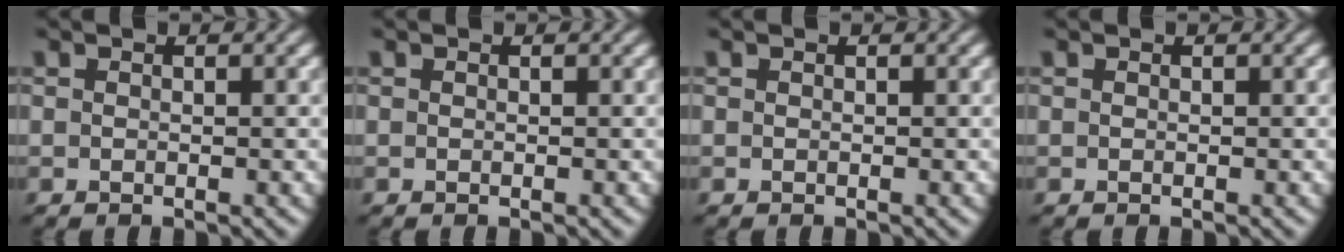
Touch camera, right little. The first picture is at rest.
{"total": 0.0}
{"total": 0.0}
{"total": 0.0}